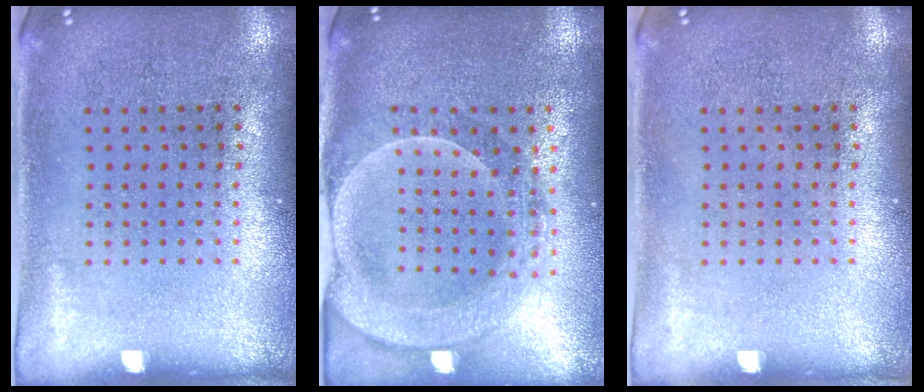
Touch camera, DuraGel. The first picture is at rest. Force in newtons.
{"total": 2.2, "press": 2.0, "slide": 0.9}
{"total": 0.0}